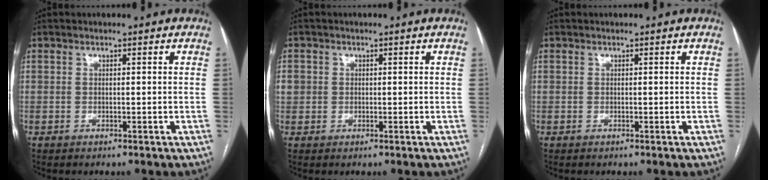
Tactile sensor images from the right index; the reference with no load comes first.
{"total": 2.8, "force": [0.4, 2.7, 0.6], "torque": [-0.014, 0.012, 0.014]}
{"total": 0.0}